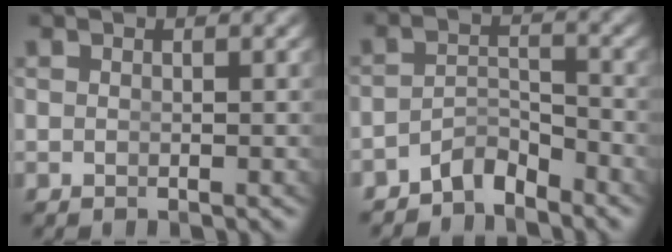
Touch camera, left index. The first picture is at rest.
{"total": 3.6, "force": [-3.3, 1.2, 0.9], "torque": [-0.013, -0.011, -0.054]}